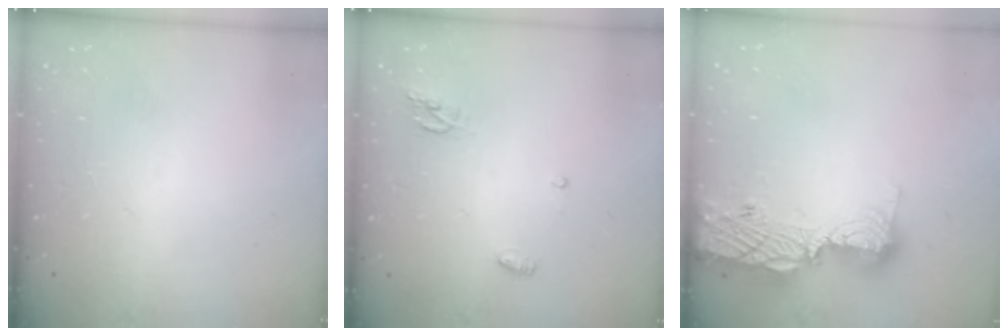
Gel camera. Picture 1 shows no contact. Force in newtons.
{"total": 5.3, "press": 5.3, "slide": 0.3}
{"total": 16.6, "press": 16.1, "slide": 4.0}